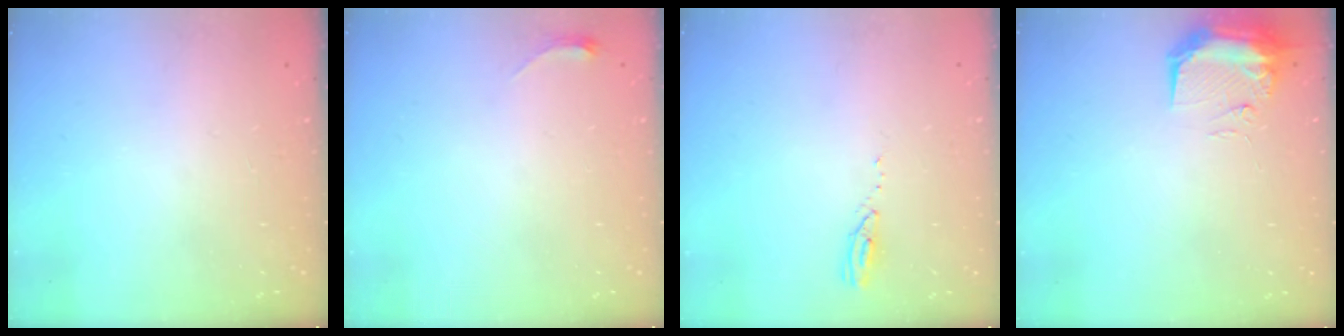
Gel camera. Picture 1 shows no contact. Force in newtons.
{"total": 3.3, "press": 3.3, "slide": 0.6}
{"total": 3.7, "press": 3.6, "slide": 0.4}
{"total": 10.4, "press": 9.9, "slide": 3.0}